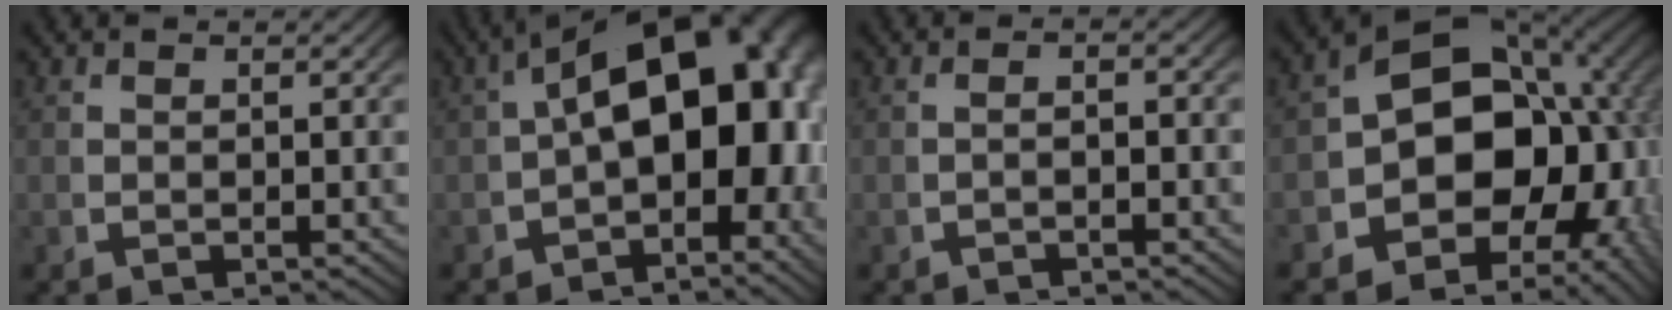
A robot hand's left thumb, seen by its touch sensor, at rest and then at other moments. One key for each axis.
{"total": 17.5, "fx": 0.0, "fy": 10.5, "fz": 14.0, "tx": -0.188, "ty": -0.046, "tz": 0.018}
{"total": 1.2, "fx": -1.0, "fy": 0.2, "fz": 0.7, "tx": -0.016, "ty": 0.000, "tz": -0.017}
{"total": 19.4, "fx": -1.1, "fy": 13.6, "fz": 13.7, "tx": -0.226, "ty": -0.062, "tz": -0.001}